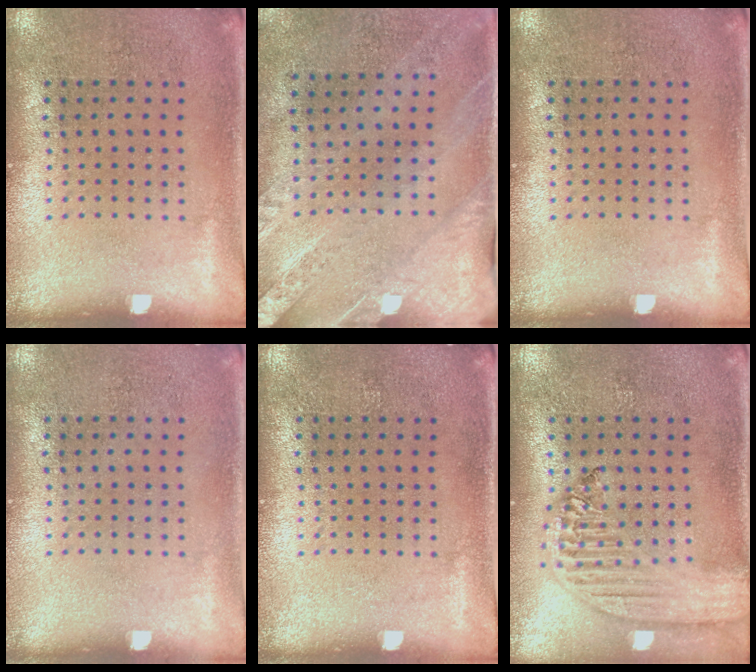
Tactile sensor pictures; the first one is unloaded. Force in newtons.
{"total": 2.5, "press": 2.1, "slide": 1.3}
{"total": 0.0}
{"total": 0.0}
{"total": 0.0}
{"total": 2.4, "press": 2.1, "slide": 1.2}